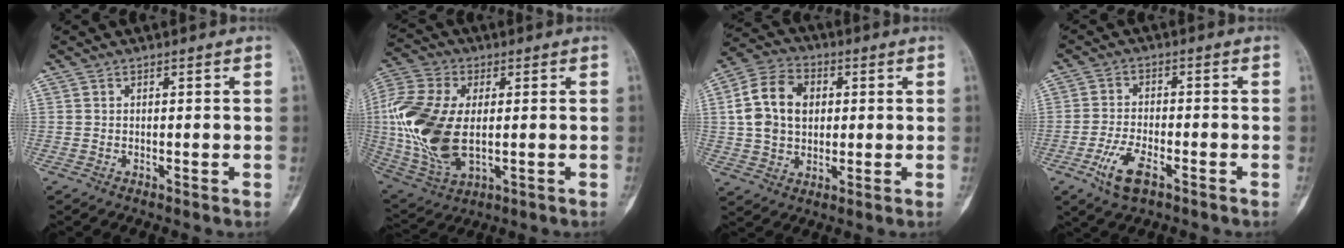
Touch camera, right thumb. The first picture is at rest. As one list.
[{"total": 18.8, "force": [-0.3, 10.7, 15.5], "torque": [-0.349, -0.007, 0.004]}, {"total": 12.1, "force": [1.7, 9.1, 7.8], "torque": [-0.127, 0.014, 0.027]}, {"total": 7.0, "force": [-3.6, 2.8, 5.3], "torque": [-0.103, 0.010, -0.067]}]